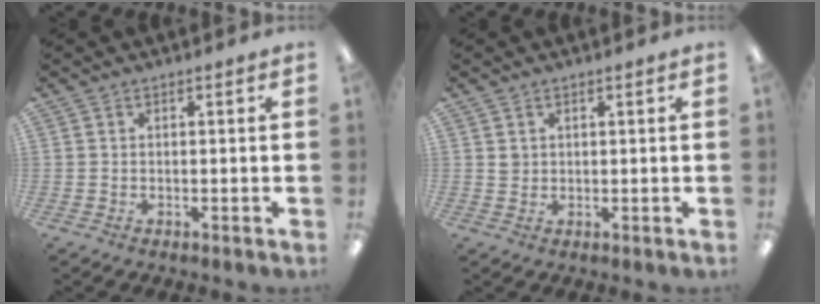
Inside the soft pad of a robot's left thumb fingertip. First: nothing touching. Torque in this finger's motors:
{"motor_torque": [0.19, 0.27, 0.21, -0.04, -0.01]}